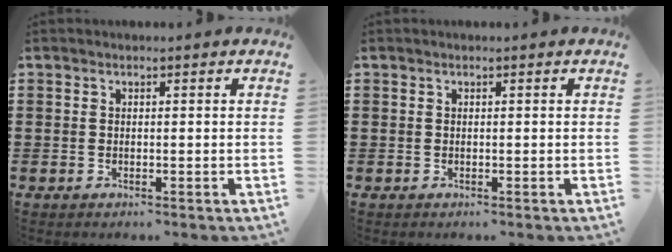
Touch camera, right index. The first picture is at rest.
{"total": 0.0}